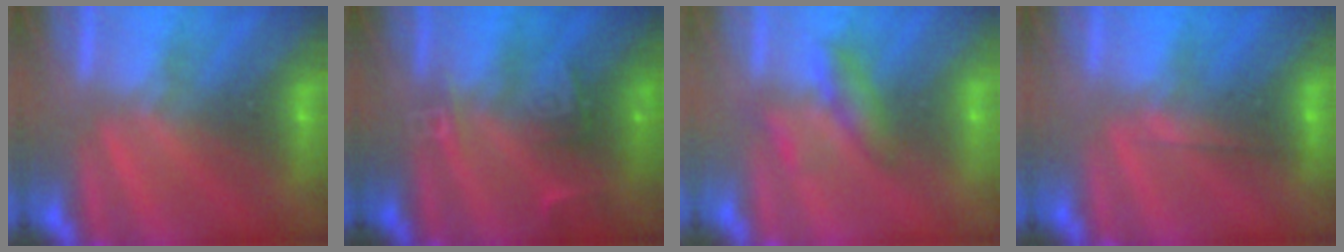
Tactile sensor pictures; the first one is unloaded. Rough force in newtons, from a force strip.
{"total": 2.4}
{"total": 2.2}
{"total": 1.9}